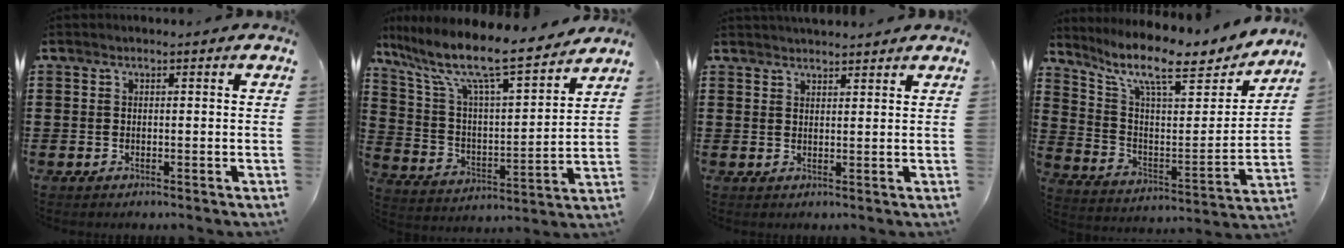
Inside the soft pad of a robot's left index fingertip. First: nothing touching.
{"total": 10.8, "force": [8.7, 1.4, 6.2], "torque": [-0.156, -0.059, 0.142]}
{"total": 2.1, "force": [2.1, 0.1, 0.1], "torque": [-0.006, -0.002, 0.042]}
{"total": 11.3, "force": [8.9, 2.2, 6.7], "torque": [-0.151, -0.057, 0.144]}